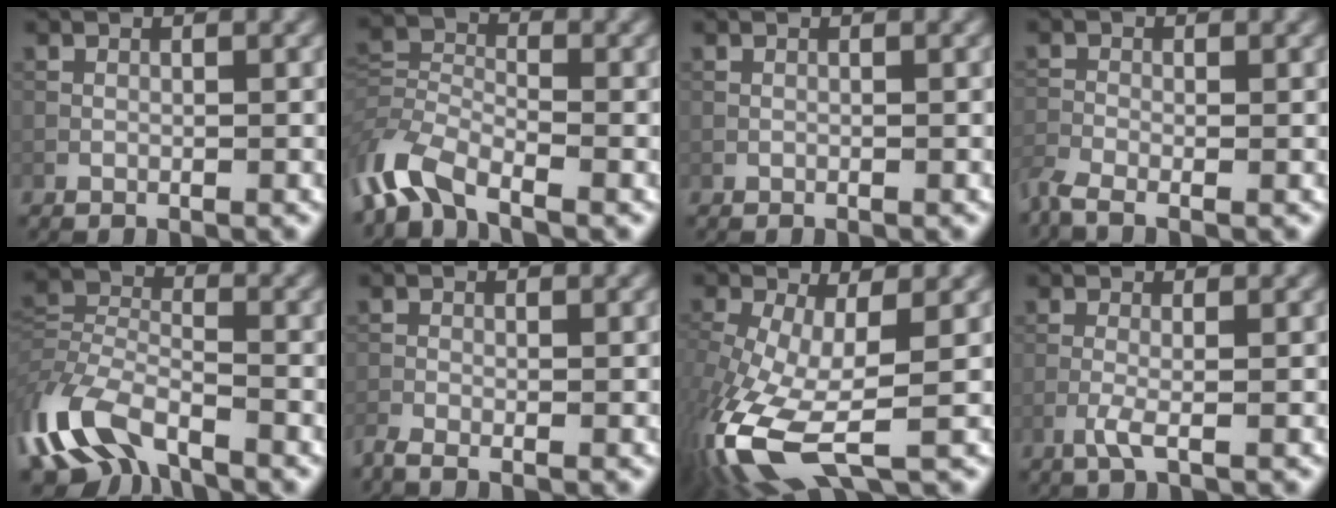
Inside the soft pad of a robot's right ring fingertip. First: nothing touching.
{"total": 6.2, "force": [-4.3, 2.8, 3.4], "torque": [-0.073, -0.004, -0.100]}
{"total": 0.0}
{"total": 2.7, "force": [-2.1, 0.7, 1.5], "torque": [-0.041, -0.016, -0.056]}
{"total": 9.5, "force": [-5.8, 4.9, 5.8], "torque": [-0.125, -0.012, -0.120]}
{"total": 1.6, "force": [-1.4, 0.3, 0.8], "torque": [-0.020, -0.011, -0.035]}
{"total": 10.8, "force": [-3.6, 4.7, 9.0], "torque": [-0.228, -0.033, -0.061]}
{"total": 1.8, "force": [-0.6, 0.4, 1.6], "torque": [-0.034, 0.003, -0.020]}